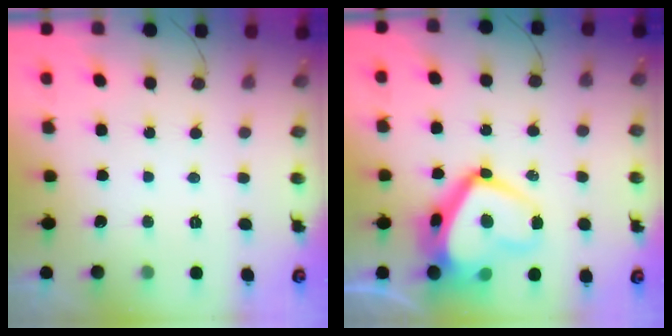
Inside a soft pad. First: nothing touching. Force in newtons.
{"total": 16.2, "press": 16.1, "slide": 1.9}